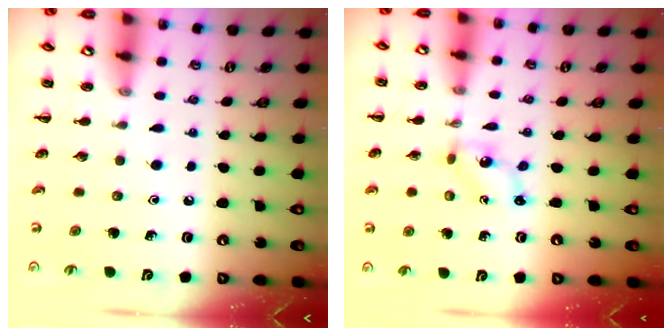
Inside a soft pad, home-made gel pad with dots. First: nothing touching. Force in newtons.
{"total": 1.1, "press": 1.1, "slide": 0.1}